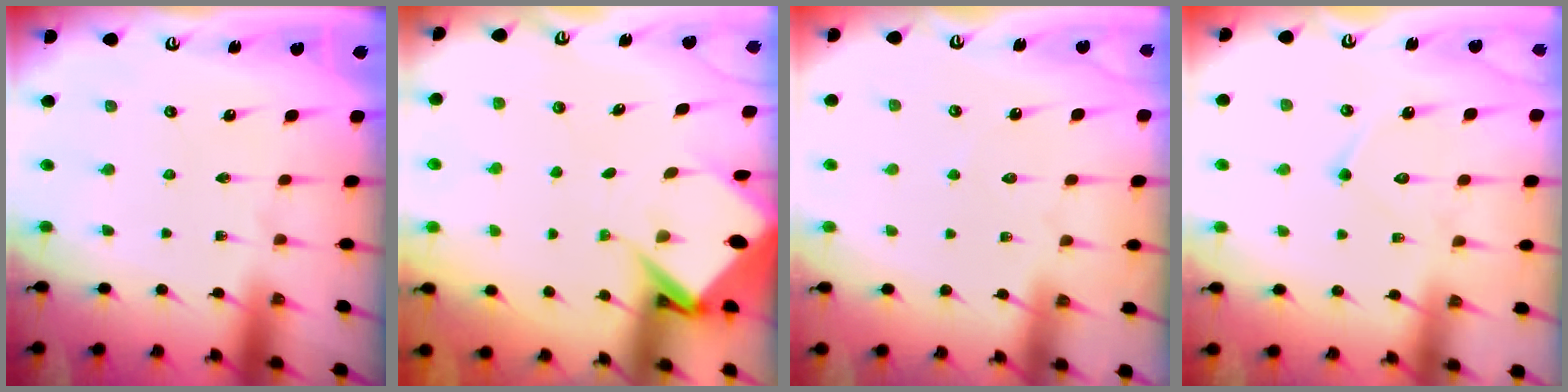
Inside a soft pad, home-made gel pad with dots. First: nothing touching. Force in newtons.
{"total": 6.1, "press": 6.1, "slide": 0.5}
{"total": 4.1, "press": 4.0, "slide": 0.6}
{"total": 8.4, "press": 8.4, "slide": 0.7}